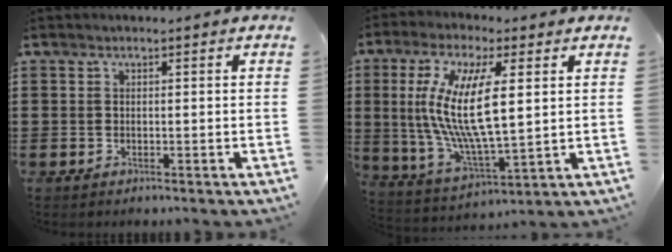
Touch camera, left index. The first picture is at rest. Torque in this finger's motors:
{"motor_torque": [2.14, 0.00, 1.05, 0.21]}